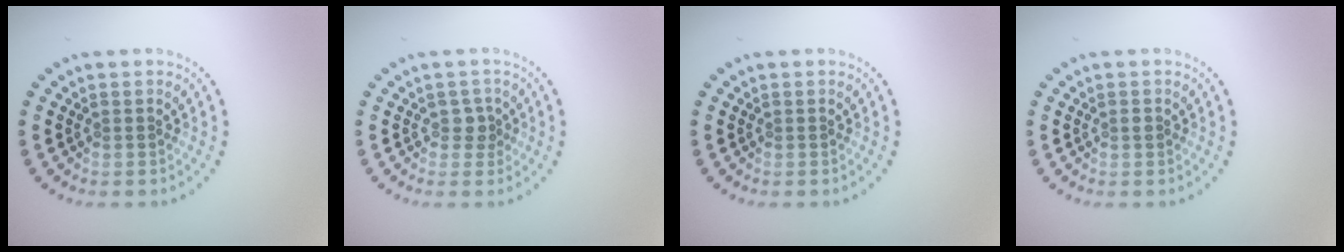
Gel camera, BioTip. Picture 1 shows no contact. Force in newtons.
{"total": 1.5, "press": 1.2, "slide": 0.8}
{"total": 0.0}
{"total": 0.7, "press": 0.7, "slide": 0.0}